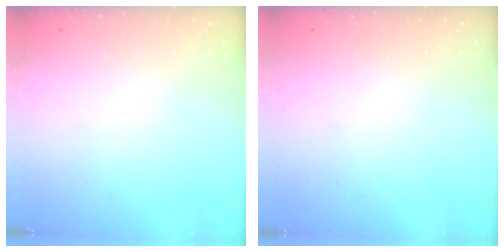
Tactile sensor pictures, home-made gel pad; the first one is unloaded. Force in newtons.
{"total": 0.0}